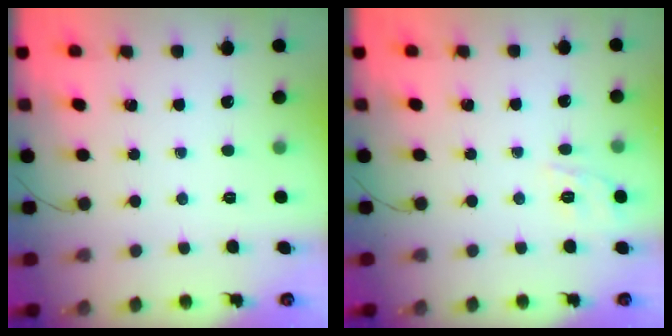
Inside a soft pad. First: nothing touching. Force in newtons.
{"total": 7.7, "press": 7.5, "slide": 1.6}